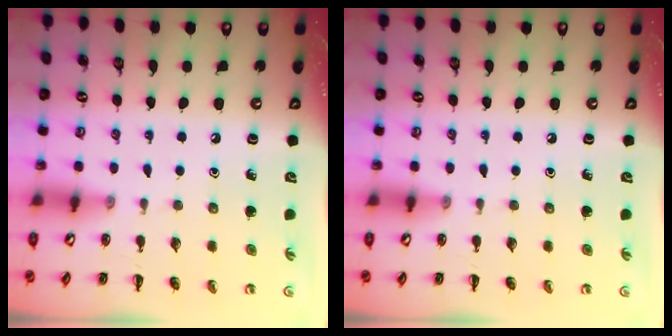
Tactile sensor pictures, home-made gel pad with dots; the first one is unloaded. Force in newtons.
{"total": 0.0}